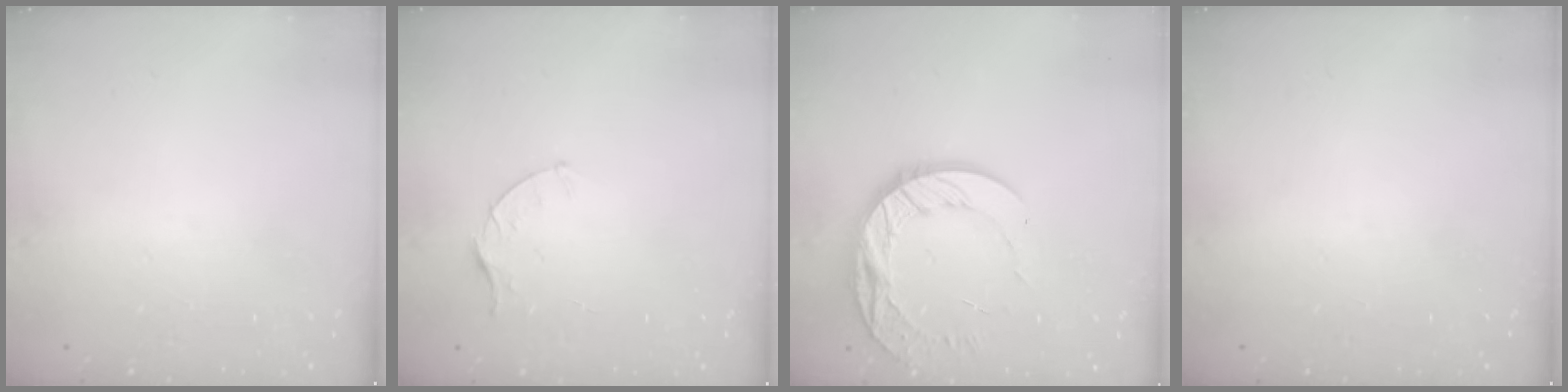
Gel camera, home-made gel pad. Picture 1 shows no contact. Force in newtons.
{"total": 3.4, "press": 3.4, "slide": 0.4}
{"total": 14.7, "press": 14.6, "slide": 1.3}
{"total": 0.0}